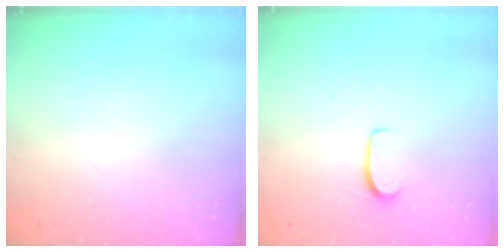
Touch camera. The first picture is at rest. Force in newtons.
{"total": 6.2, "press": 6.2, "slide": 0.6}